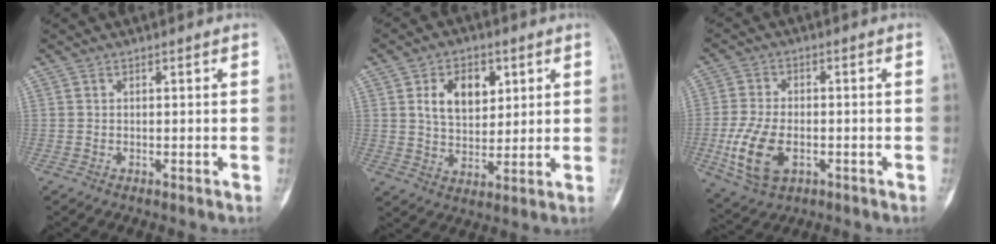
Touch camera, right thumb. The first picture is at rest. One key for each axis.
{"total": 9.8, "fx": 3.4, "fy": 6.5, "fz": 6.5, "tx": -0.076, "ty": -0.013, "tz": 0.062}
{"total": 10.4, "fx": -2.8, "fy": 6.2, "fz": 7.8, "tx": -0.163, "ty": -0.001, "tz": -0.046}